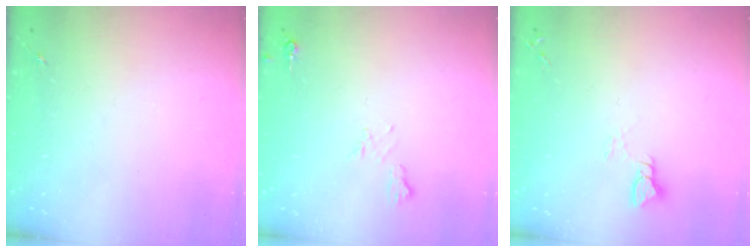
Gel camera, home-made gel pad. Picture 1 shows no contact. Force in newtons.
{"total": 6.4, "press": 6.3, "slide": 1.2}
{"total": 2.9, "press": 2.9, "slide": 0.2}